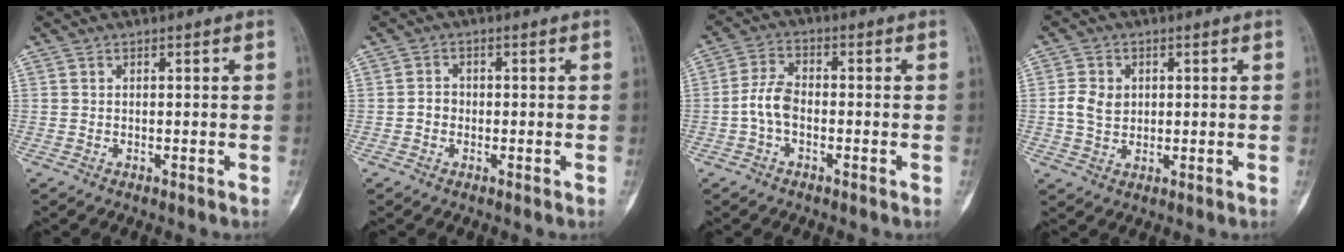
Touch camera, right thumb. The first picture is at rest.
{"total": 2.0, "force": [-0.5, 1.8, 0.9], "torque": [-0.003, 0.009, -0.014]}
{"total": 5.4, "force": [-1.4, 3.2, 4.1], "torque": [-0.083, 0.020, -0.034]}
{"total": 5.0, "force": [0.6, 4.0, 2.9], "torque": [-0.045, 0.002, 0.012]}